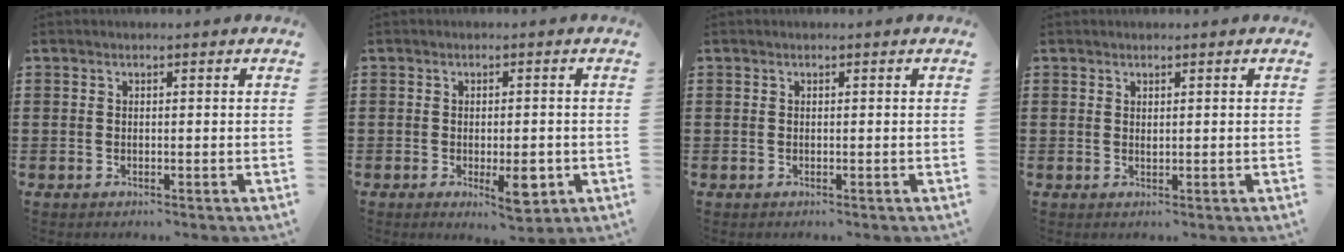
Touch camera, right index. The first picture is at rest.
{"total": 4.9, "force": [-1.4, 1.8, 4.3], "torque": [-0.060, 0.000, -0.022]}
{"total": 0.0}
{"total": 0.5, "force": [0.4, 0.2, 0.3], "torque": [-0.007, 0.000, 0.007]}